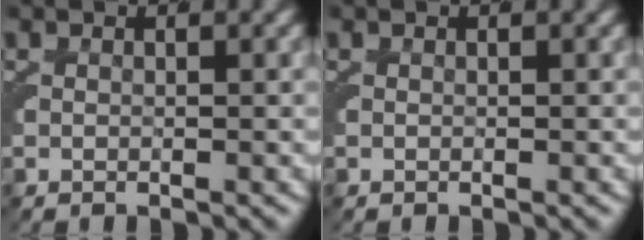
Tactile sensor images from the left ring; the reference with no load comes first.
{"total": 0.0}